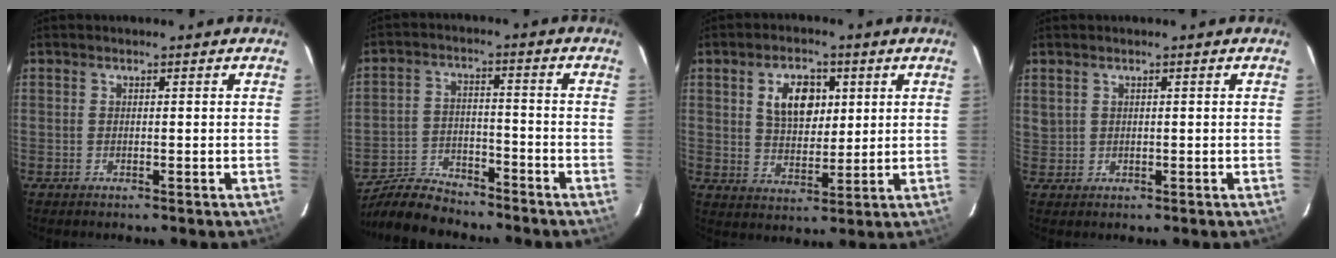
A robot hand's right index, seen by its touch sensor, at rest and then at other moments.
{"total": 10.9, "force": [-9.8, 3.3, 3.4], "torque": [-0.098, 0.003, -0.169]}
{"total": 8.6, "force": [2.9, 5.3, 6.2], "torque": [-0.109, 0.014, 0.056]}
{"total": 1.9, "force": [0.9, 1.6, 0.7], "torque": [-0.011, 0.005, 0.023]}